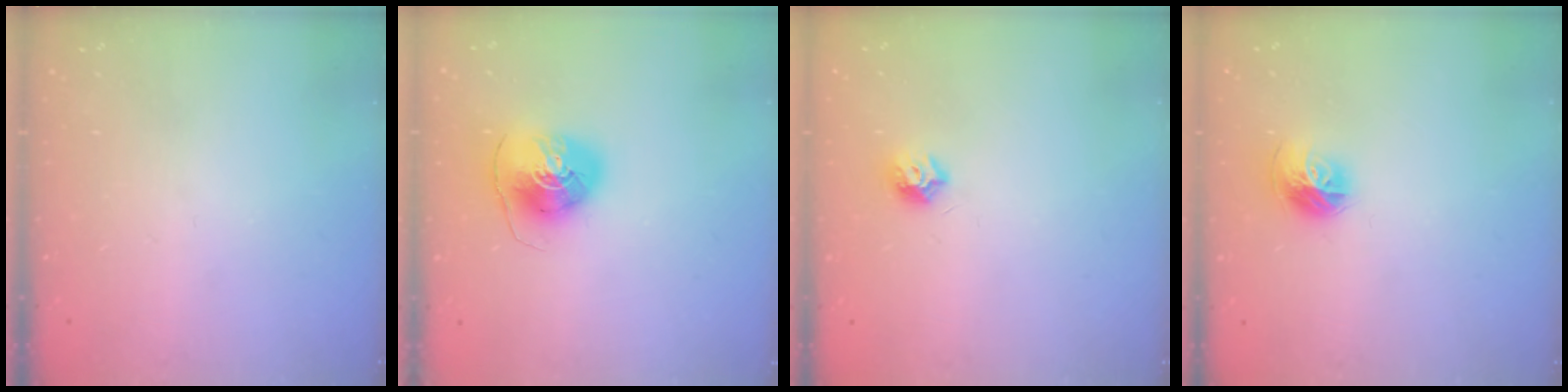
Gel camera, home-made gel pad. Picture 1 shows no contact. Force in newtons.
{"total": 9.5, "press": 9.4, "slide": 1.3}
{"total": 7.4, "press": 7.4, "slide": 0.9}
{"total": 10.0, "press": 9.9, "slide": 1.2}